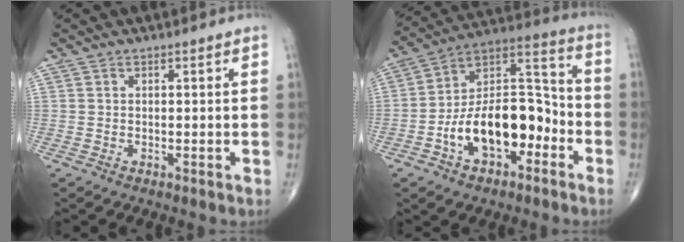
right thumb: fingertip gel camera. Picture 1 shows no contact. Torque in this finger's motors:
{"motor_torque": [2.31, 2.32, 1.25, -1.22, 0.41]}